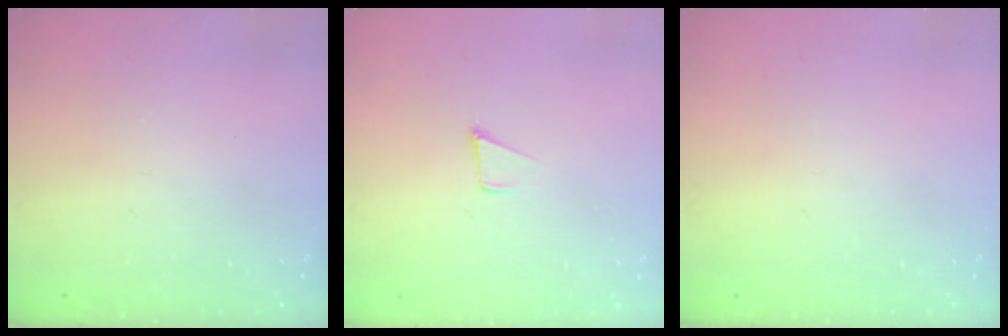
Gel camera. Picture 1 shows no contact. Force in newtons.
{"total": 1.8, "press": 1.7, "slide": 0.1}
{"total": 0.0}